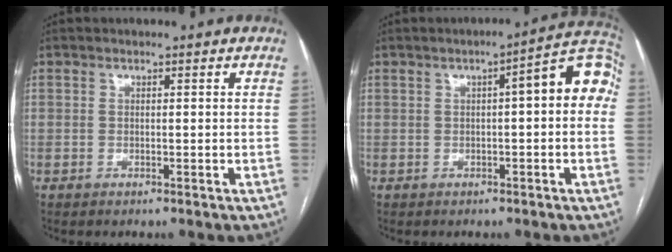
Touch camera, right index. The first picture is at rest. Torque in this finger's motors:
{"motor_torque": [0.24, -0.01, 0.14, 0.03]}